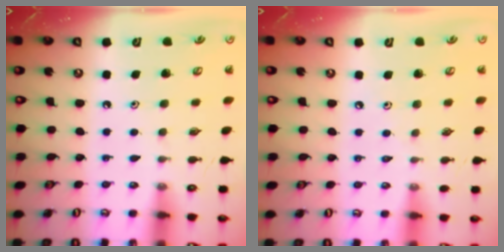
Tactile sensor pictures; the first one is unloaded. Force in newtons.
{"total": 2.0, "press": 1.9, "slide": 0.4}